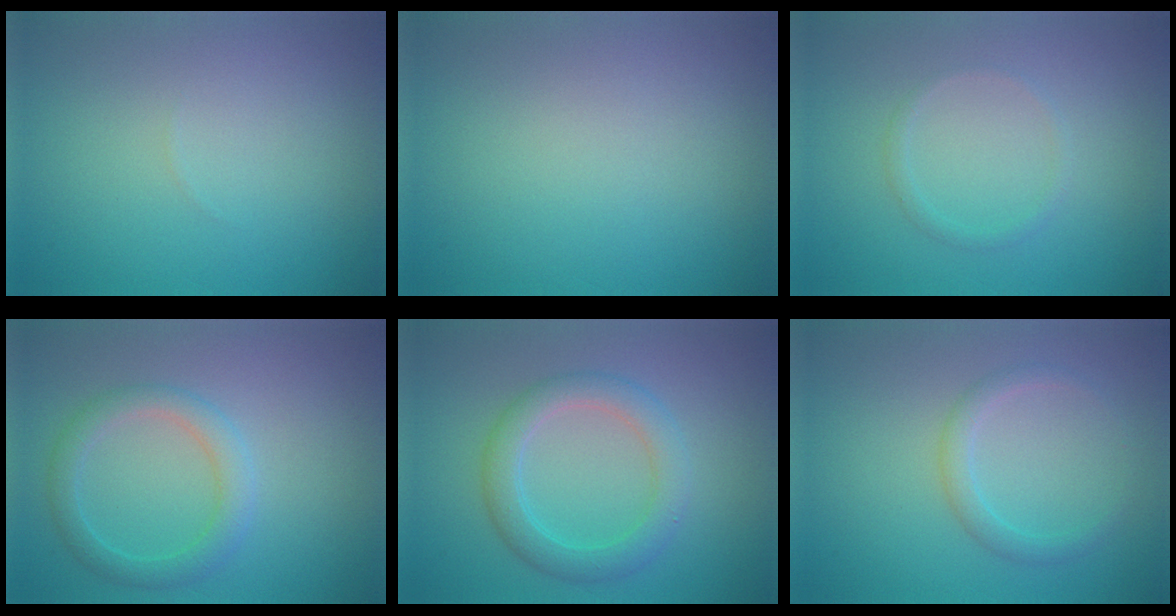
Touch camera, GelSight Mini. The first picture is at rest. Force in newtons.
{"total": 0.0}
{"total": 0.9, "press": 0.9, "slide": 0.1}
{"total": 2.8, "press": 2.8, "slide": 0.1}
{"total": 3.6, "press": 3.6, "slide": 0.1}
{"total": 1.7, "press": 1.7, "slide": 0.1}